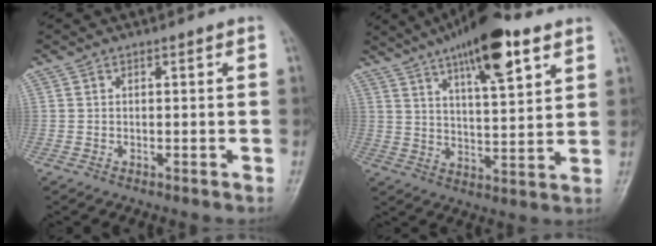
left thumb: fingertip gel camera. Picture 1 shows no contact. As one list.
[{"total": 16.8, "force": [9.7, 5.0, 12.7], "torque": [-0.180, -0.032, 0.156]}]